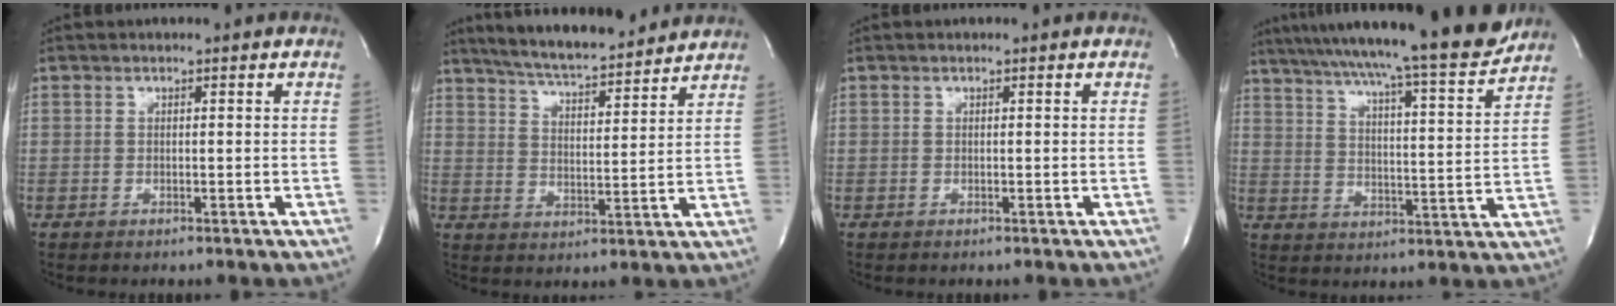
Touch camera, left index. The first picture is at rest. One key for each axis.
{"total": 14.7, "fx": 13.3, "fy": 1.7, "fz": 5.8, "tx": -0.103, "ty": 0.009, "tz": 0.205}
{"total": 0.0}
{"total": 20.8, "fx": 18.4, "fy": -0.5, "fz": 9.6, "tx": -0.159, "ty": -0.030, "tz": 0.262}